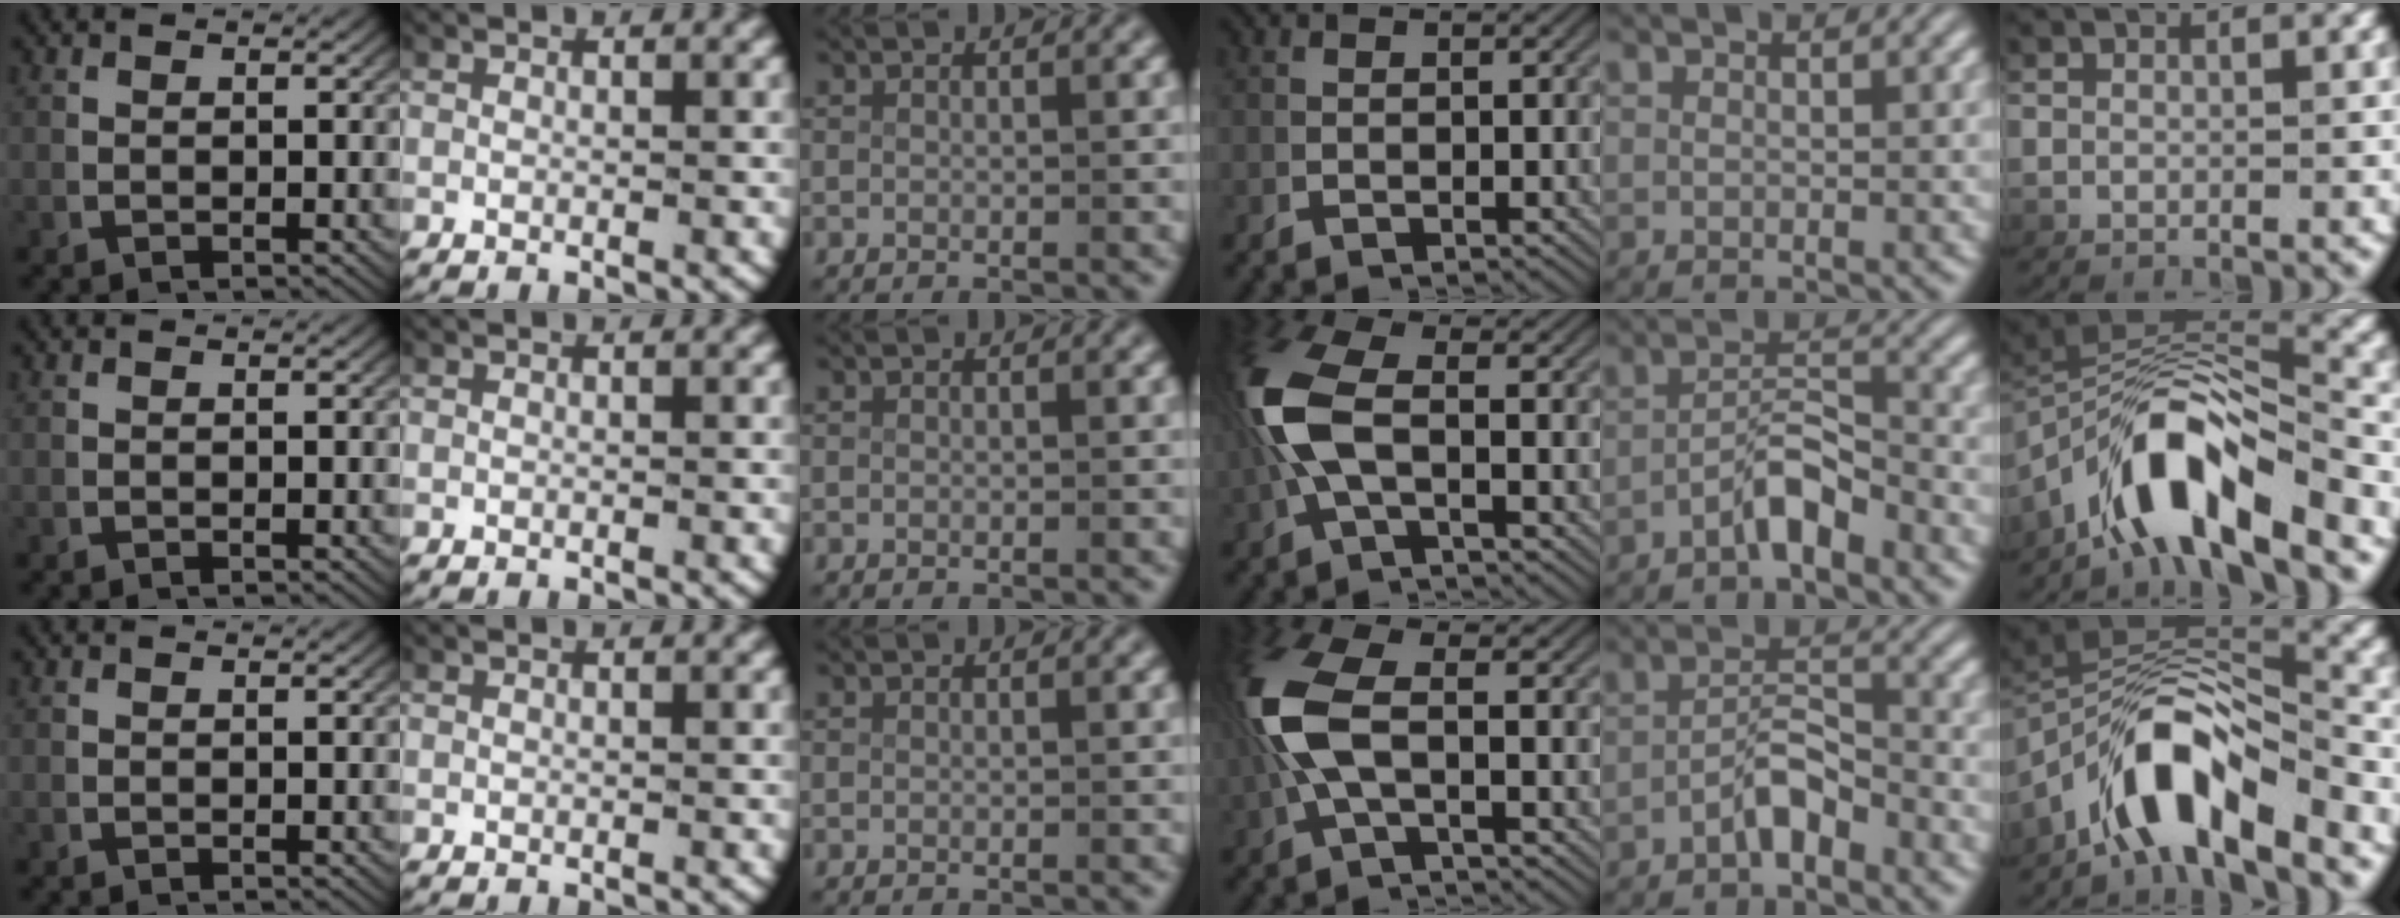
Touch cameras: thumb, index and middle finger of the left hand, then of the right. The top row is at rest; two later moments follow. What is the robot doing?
{"motion": "lift_and_place", "object": "fork"}